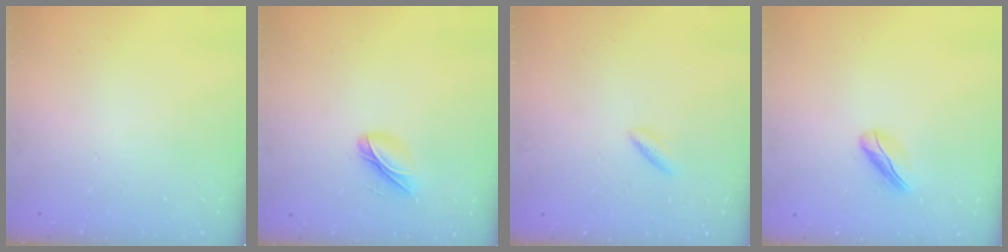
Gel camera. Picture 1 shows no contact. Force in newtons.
{"total": 6.3, "press": 6.2, "slide": 1.2}
{"total": 2.4, "press": 2.2, "slide": 1.0}
{"total": 4.7, "press": 4.6, "slide": 0.6}